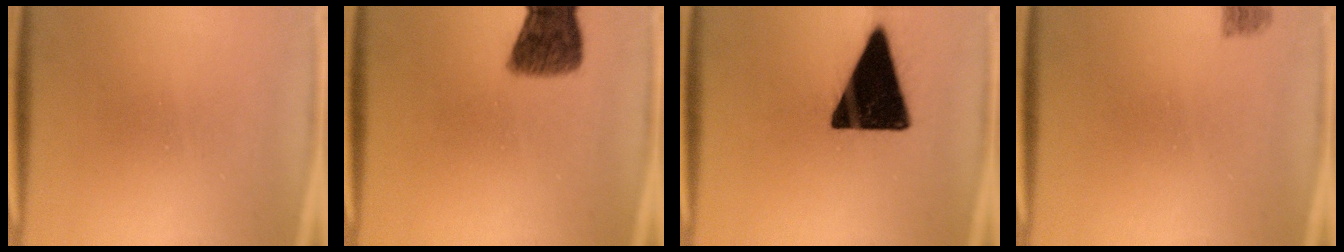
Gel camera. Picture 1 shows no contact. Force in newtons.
{"total": 8.3}
{"total": 19.5}
{"total": 1.8}